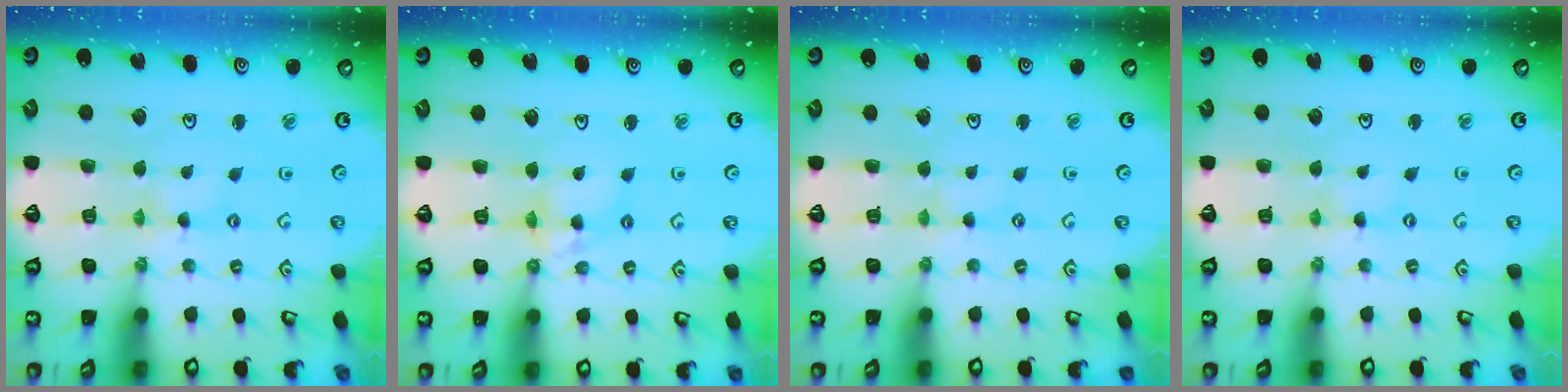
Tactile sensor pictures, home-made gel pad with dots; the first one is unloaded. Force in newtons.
{"total": 6.6, "press": 6.6, "slide": 0.6}
{"total": 0.7, "press": 0.7, "slide": 0.2}
{"total": 0.0}